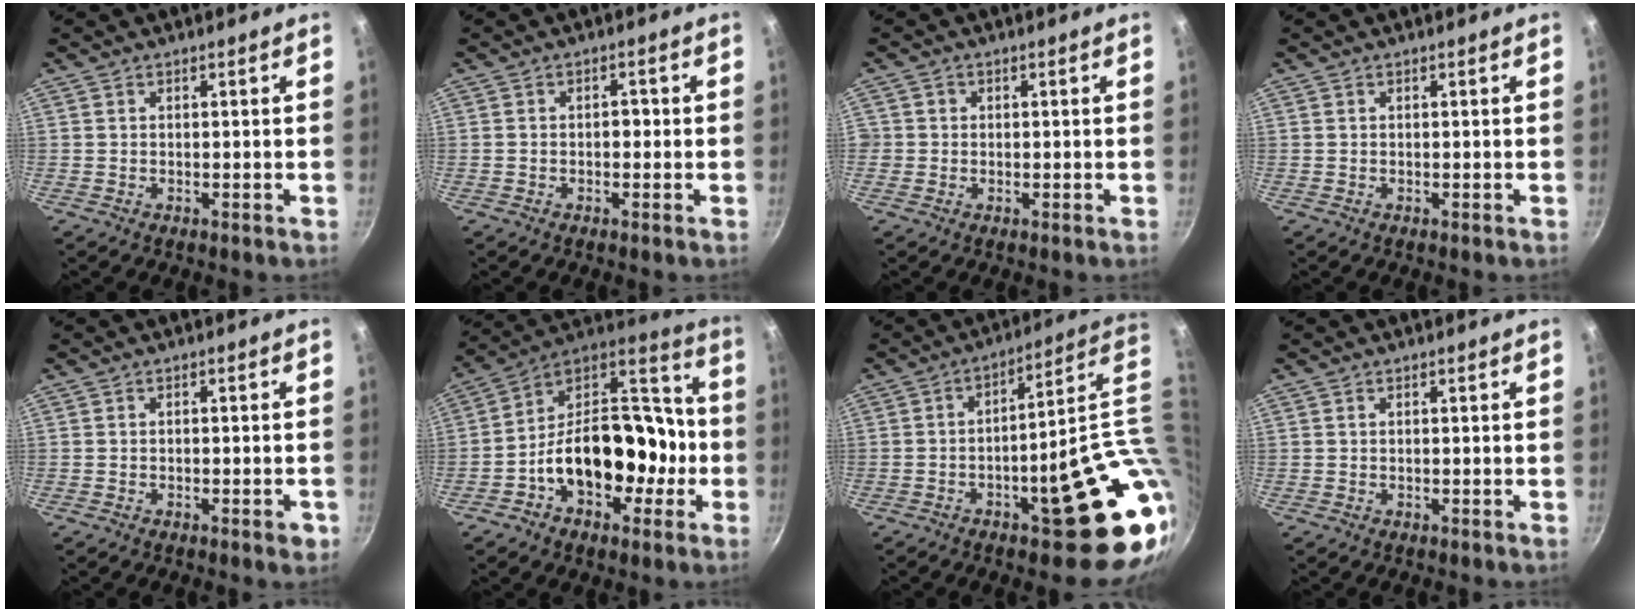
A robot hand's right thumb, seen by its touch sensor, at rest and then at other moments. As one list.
[{"total": 1.8, "force": [-0.3, 1.2, 1.2], "torque": [-0.011, 0.009, -0.007]}, {"total": 1.8, "force": [-0.1, 1.8, 0.3], "torque": [0.004, 0.005, -0.005]}, {"total": 0.0}, {"total": 2.3, "force": [-1.1, 0.9, 1.8], "torque": [-0.020, 0.007, -0.013]}, {"total": 22.6, "force": [-5.2, 15.1, 16.0], "torque": [-0.207, 0.072, -0.084]}, {"total": 23.9, "force": [-1.7, 7.0, 22.8], "torque": [-0.249, -0.010, -0.009]}, {"total": 0.0}]